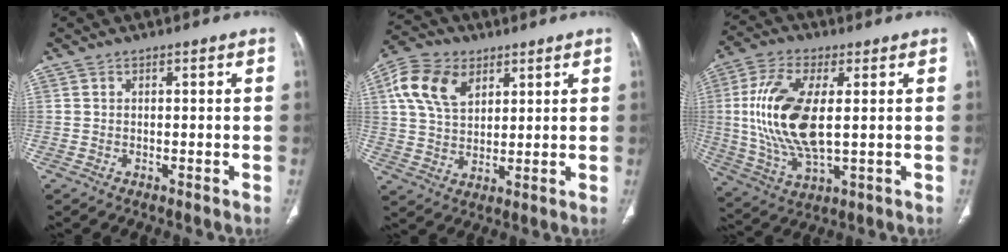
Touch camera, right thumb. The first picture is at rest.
{"total": 11.8, "force": [4.9, 7.8, 7.4], "torque": [-0.130, -0.004, 0.093]}
{"total": 16.7, "force": [1.5, 7.4, 14.9], "torque": [-0.313, -0.008, 0.036]}